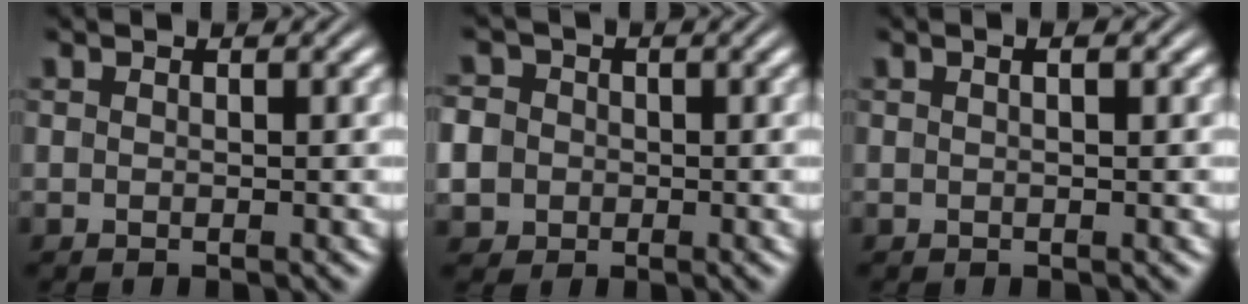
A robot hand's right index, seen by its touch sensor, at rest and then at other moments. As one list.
[{"total": 5.7, "force": [-0.5, 5.3, 1.9], "torque": [-0.058, -0.017, -0.012]}, {"total": 1.0, "force": [0.2, 0.2, 1.0], "torque": [-0.009, 0.006, 0.000]}]